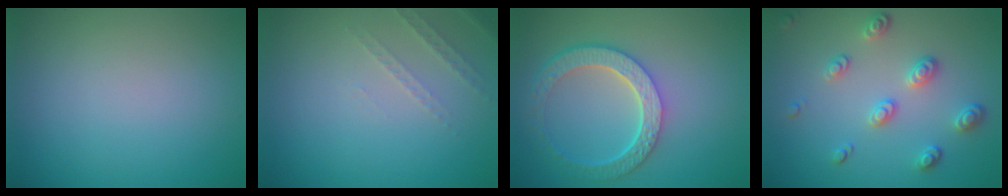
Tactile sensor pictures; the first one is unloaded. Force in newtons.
{"total": 1.5, "press": 1.4, "slide": 0.4}
{"total": 5.7, "press": 4.3, "slide": 3.7}
{"total": 2.8, "press": 2.4, "slide": 1.4}